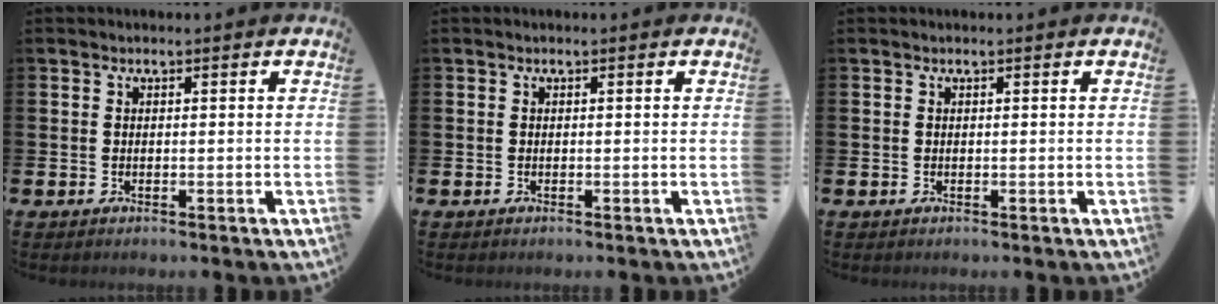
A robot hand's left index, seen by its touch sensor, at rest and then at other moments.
{"total": 0.0}
{"total": 0.0}